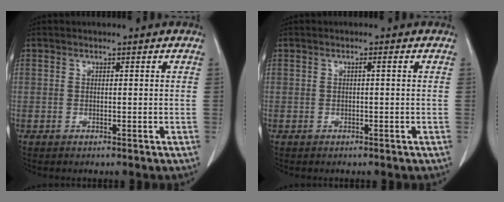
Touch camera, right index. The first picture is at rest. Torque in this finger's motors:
{"motor_torque": [0.18, 0.00, 0.08, 0.00]}